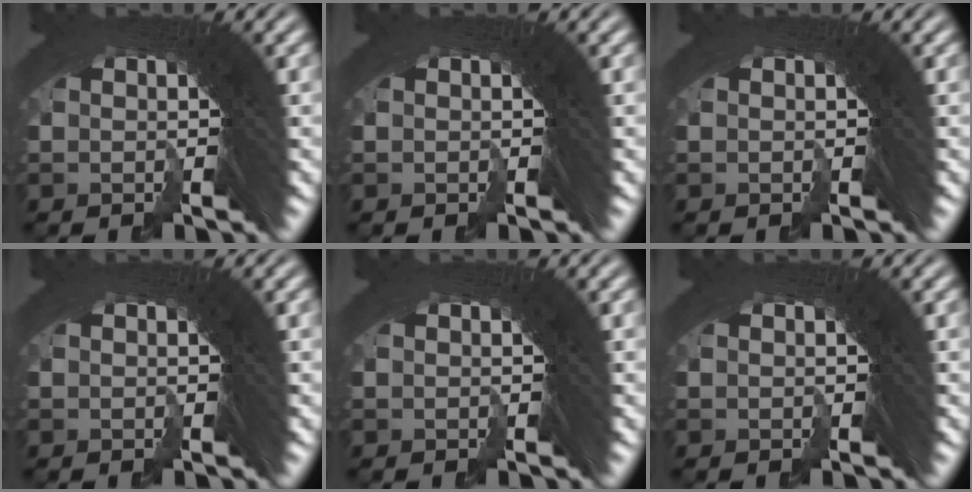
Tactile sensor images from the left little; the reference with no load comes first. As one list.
[{"total": 0.0}, {"total": 0.0}, {"total": 0.0}, {"total": 0.0}, {"total": 0.0}]